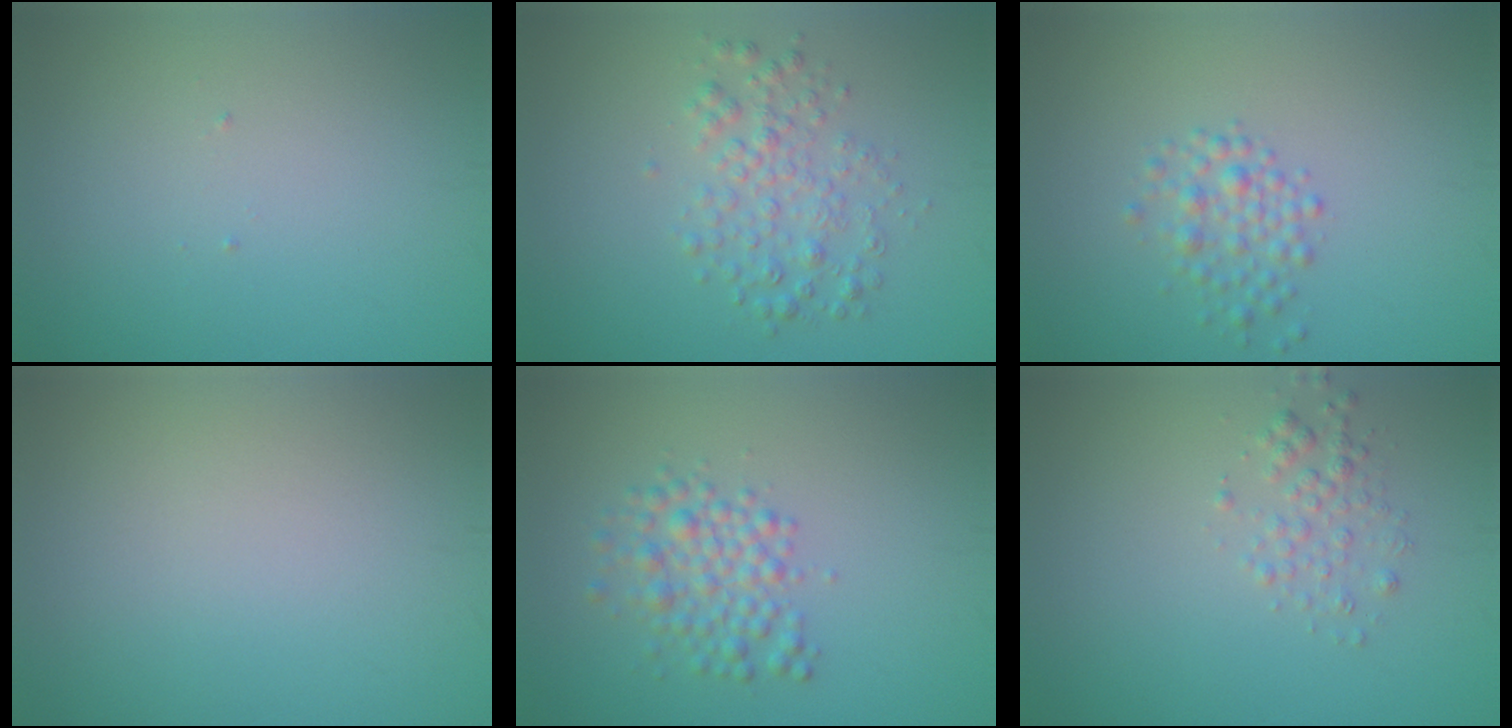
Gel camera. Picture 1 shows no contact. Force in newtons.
{"total": 3.0, "press": 3.0, "slide": 0.1}
{"total": 2.2, "press": 2.2, "slide": 0.1}
{"total": 0.0}
{"total": 3.3, "press": 3.3, "slide": 0.1}
{"total": 1.7, "press": 1.7, "slide": 0.1}